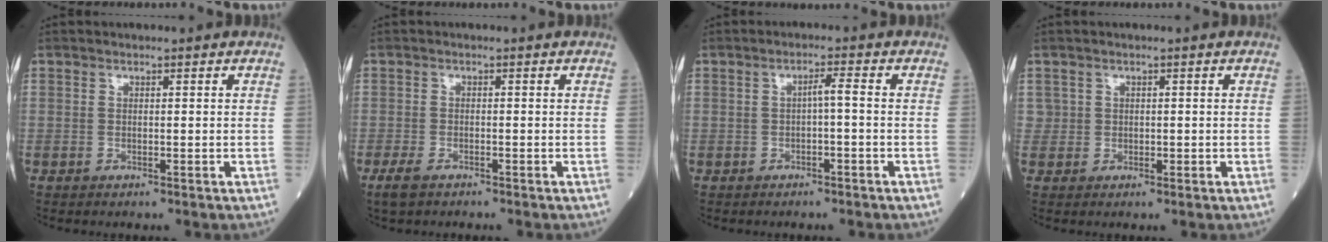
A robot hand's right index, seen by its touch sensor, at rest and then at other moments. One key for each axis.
{"total": 2.6, "fx": -1.8, "fy": 0.9, "fz": 1.6, "tx": -0.042, "ty": -0.006, "tz": -0.031}
{"total": 1.9, "fx": -0.4, "fy": 0.0, "fz": 1.9, "tx": -0.028, "ty": 0.005, "tz": -0.008}
{"total": 1.6, "fx": 0.4, "fy": 1.5, "fz": 0.1, "tx": 0.008, "ty": 0.003, "tz": 0.005}